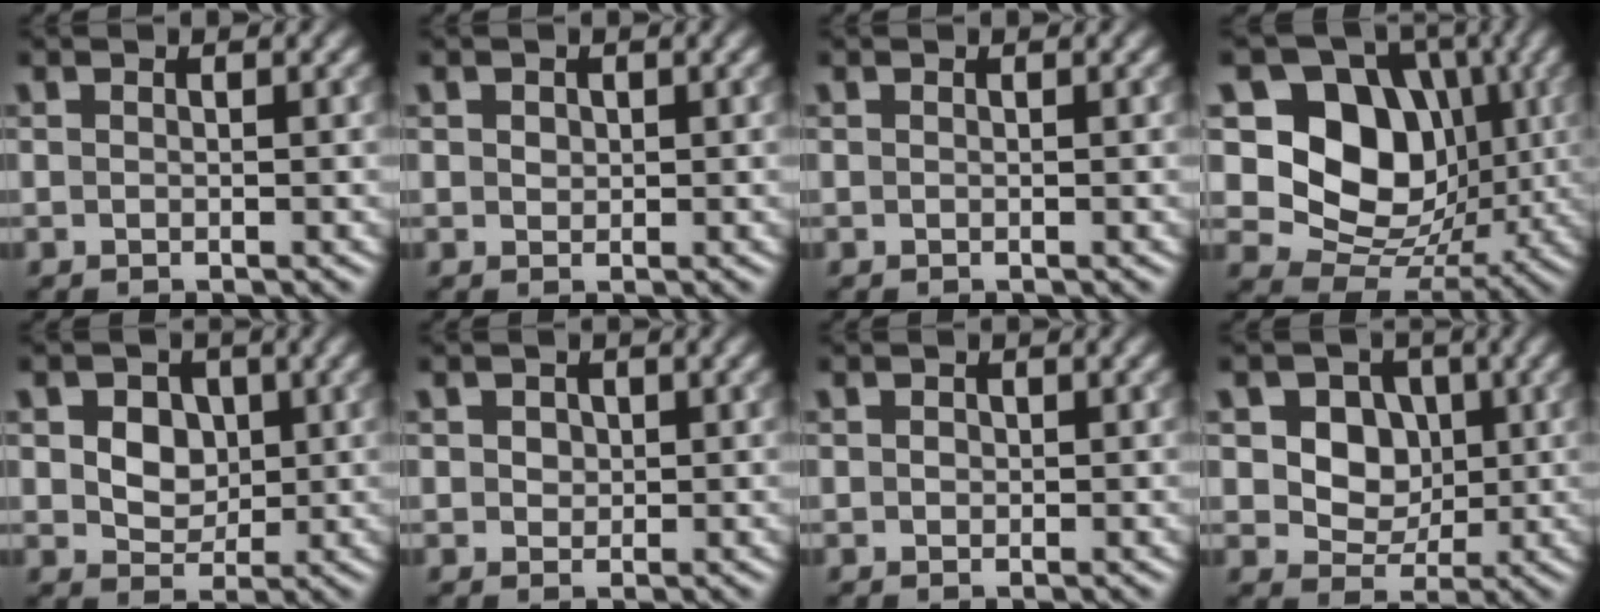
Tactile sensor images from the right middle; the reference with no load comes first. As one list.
[{"total": 0.8, "force": [0.3, 0.7, 0.3], "torque": [-0.006, -0.001, 0.006]}, {"total": 0.0}, {"total": 10.9, "force": [1.9, 8.5, 6.5], "torque": [-0.106, -0.012, 0.021]}, {"total": 5.0, "force": [1.4, 3.9, 2.9], "torque": [-0.048, 0.011, 0.012]}, {"total": 1.3, "force": [0.4, 1.1, 0.5], "torque": [-0.006, 0.005, 0.003]}, {"total": 0.6, "force": [0.1, 0.5, 0.2], "torque": [-0.003, -0.002, 0.000]}, {"total": 5.4, "force": [1.1, 4.4, 3.0], "torque": [-0.056, -0.001, 0.015]}]